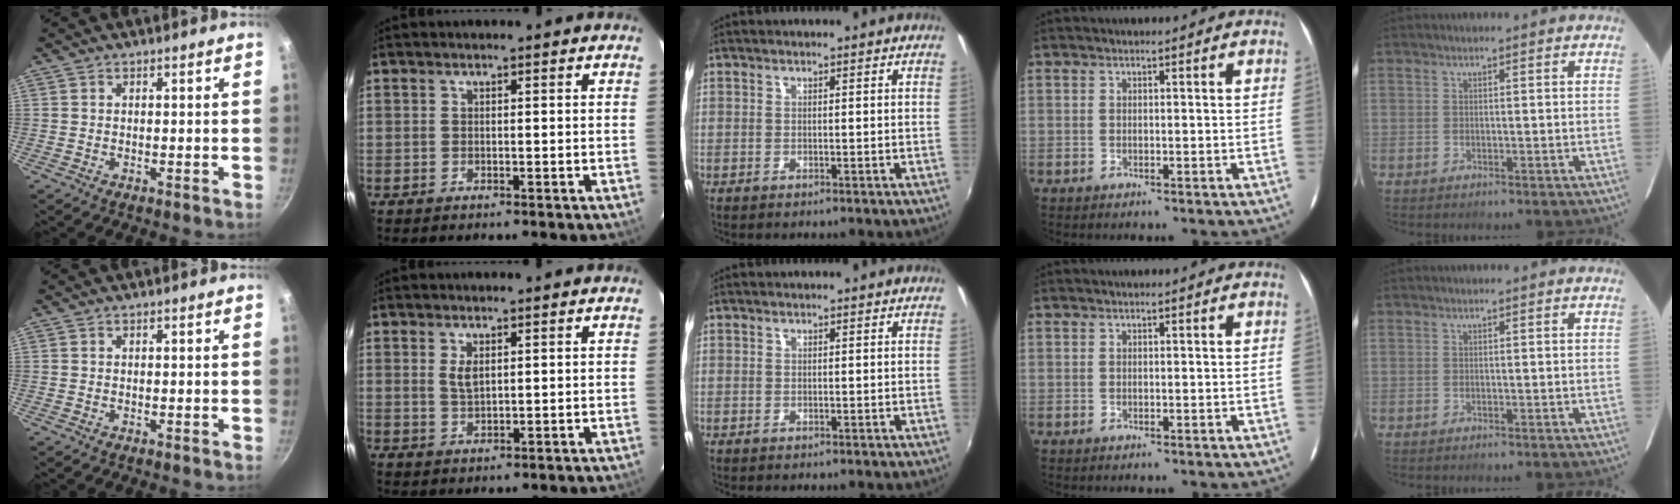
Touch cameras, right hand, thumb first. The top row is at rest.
{"index": {"total": 2.6, "force": [0.9, 1.2, 2.1], "torque": [-0.040, -0.001, 0.017]}}